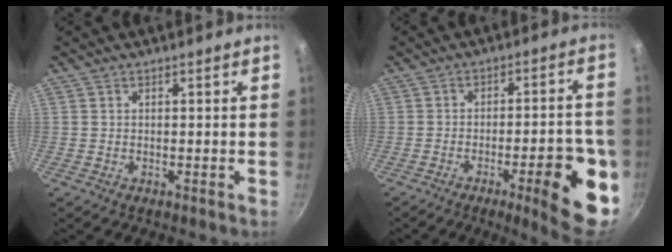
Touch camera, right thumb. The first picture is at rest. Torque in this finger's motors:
{"motor_torque": [0.02, 0.82, 1.19, -1.19, 0.11]}